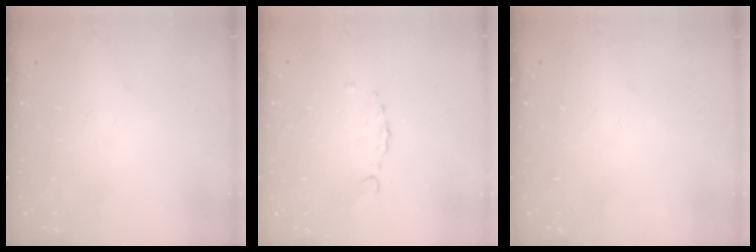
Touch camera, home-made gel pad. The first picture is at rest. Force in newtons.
{"total": 1.4, "press": 1.3, "slide": 0.3}
{"total": 0.0}